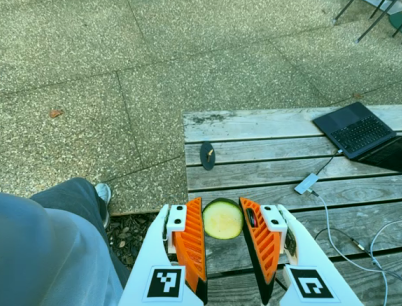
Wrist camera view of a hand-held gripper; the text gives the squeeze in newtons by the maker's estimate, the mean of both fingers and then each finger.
{"total": 7.6, "left": 7.1, "right": 8.1}